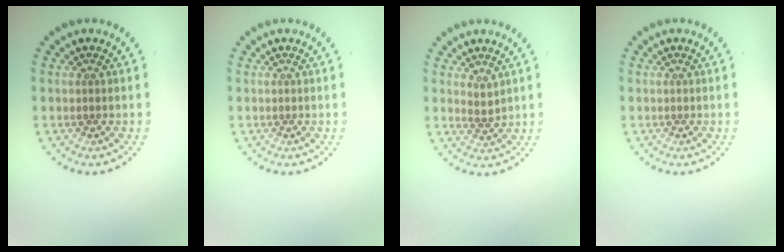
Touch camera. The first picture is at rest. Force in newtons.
{"total": 0.0}
{"total": 1.3, "press": 1.0, "slide": 0.9}
{"total": 0.0}